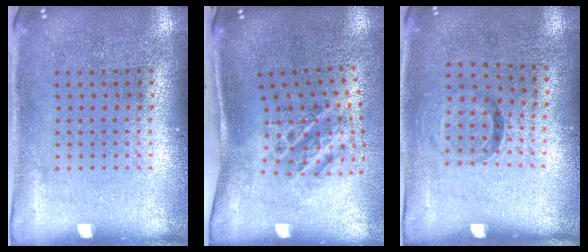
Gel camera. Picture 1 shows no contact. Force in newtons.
{"total": 1.5, "press": 1.2, "slide": 0.9}
{"total": 0.9, "press": 0.6, "slide": 0.8}